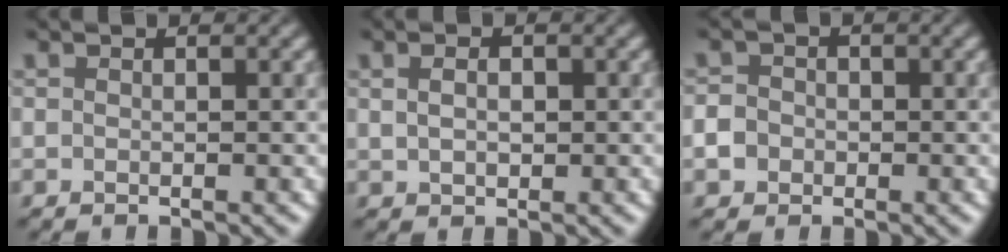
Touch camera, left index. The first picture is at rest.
{"total": 2.9, "force": [1.0, 1.9, 1.9], "torque": [-0.025, 0.019, 0.007]}
{"total": 2.2, "force": [-0.6, 2.0, 0.8], "torque": [-0.003, 0.002, -0.014]}